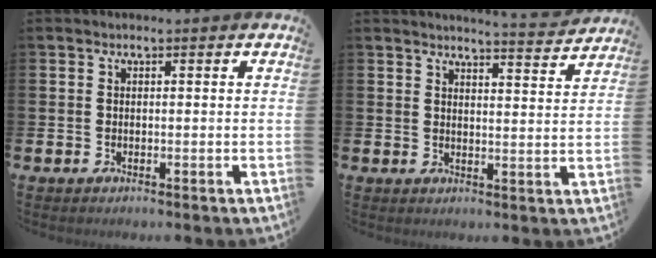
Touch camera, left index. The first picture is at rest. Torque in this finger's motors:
{"motor_torque": [0.93, -1.21, 0.04, 0.04]}